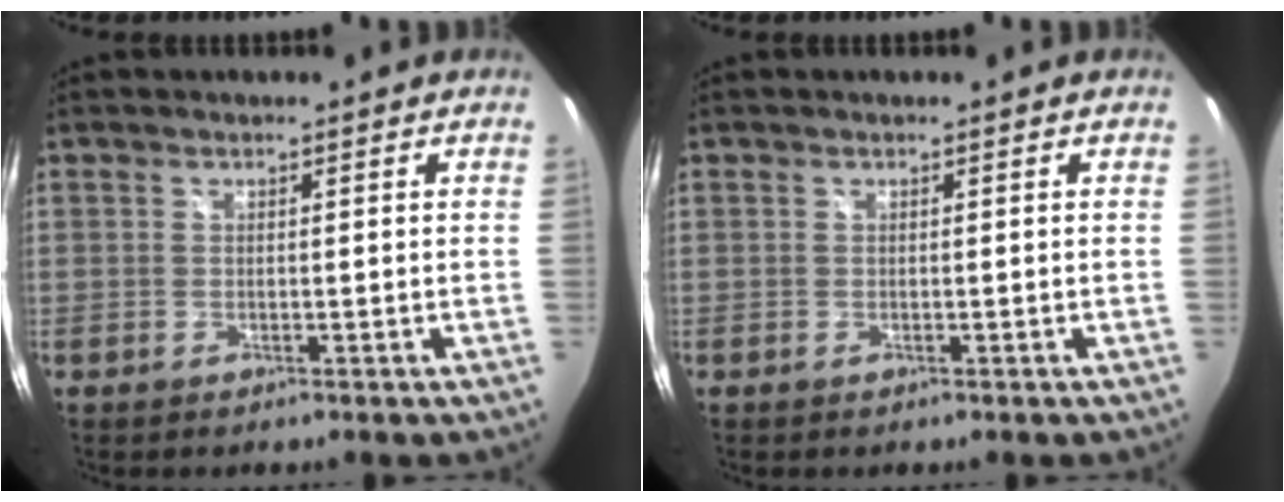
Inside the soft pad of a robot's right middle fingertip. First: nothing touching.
{"total": 0.0}